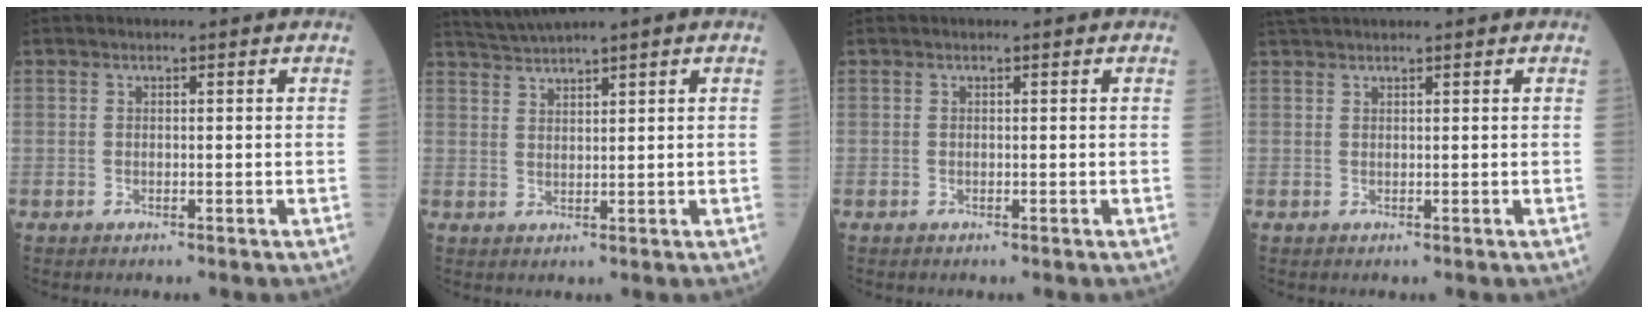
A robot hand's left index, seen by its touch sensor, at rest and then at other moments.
{"total": 3.3, "force": [2.9, -0.8, 1.2], "torque": [-0.036, 0.014, 0.065]}
{"total": 0.0}
{"total": 2.5, "force": [2.3, -0.3, 0.9], "torque": [-0.012, 0.028, 0.047]}